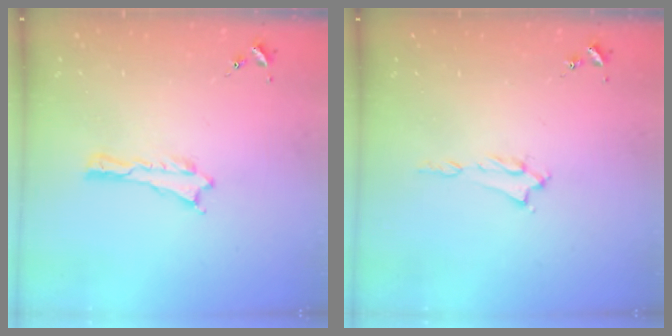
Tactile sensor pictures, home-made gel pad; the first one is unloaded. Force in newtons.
{"total": 1.0, "press": 0.9, "slide": 0.2}